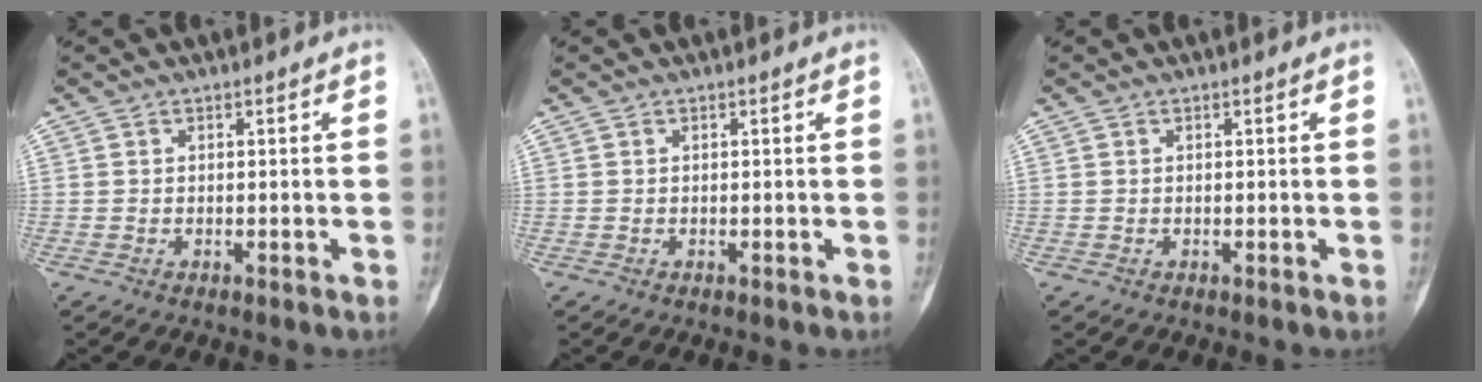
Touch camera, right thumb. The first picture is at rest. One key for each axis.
{"total": 0.0}
{"total": 0.0}